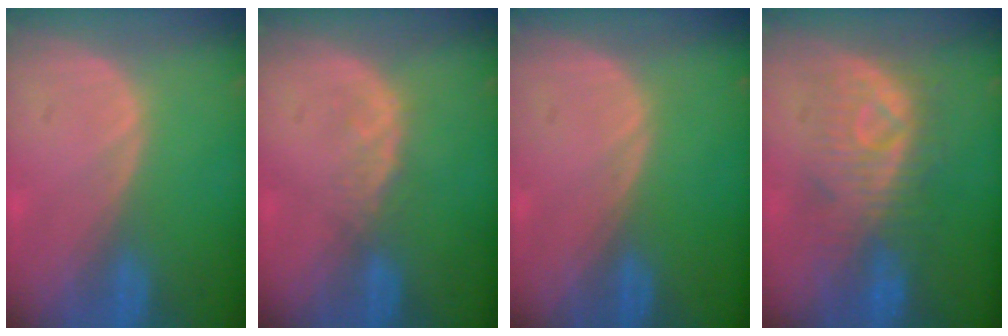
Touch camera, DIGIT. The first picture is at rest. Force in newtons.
{"total": 1.9, "press": 1.9, "slide": 0.3}
{"total": 0.0}
{"total": 8.5, "press": 8.4, "slide": 0.9}